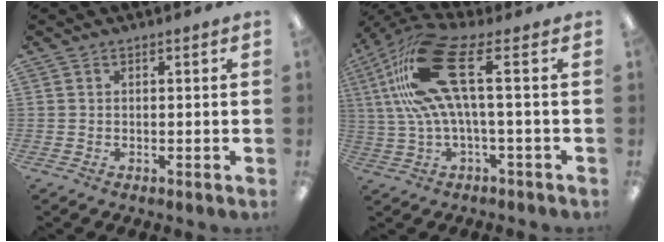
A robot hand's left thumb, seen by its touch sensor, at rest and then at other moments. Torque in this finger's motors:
{"motor_torque": [2.27, 2.57, 2.25, -0.45, 0.63]}